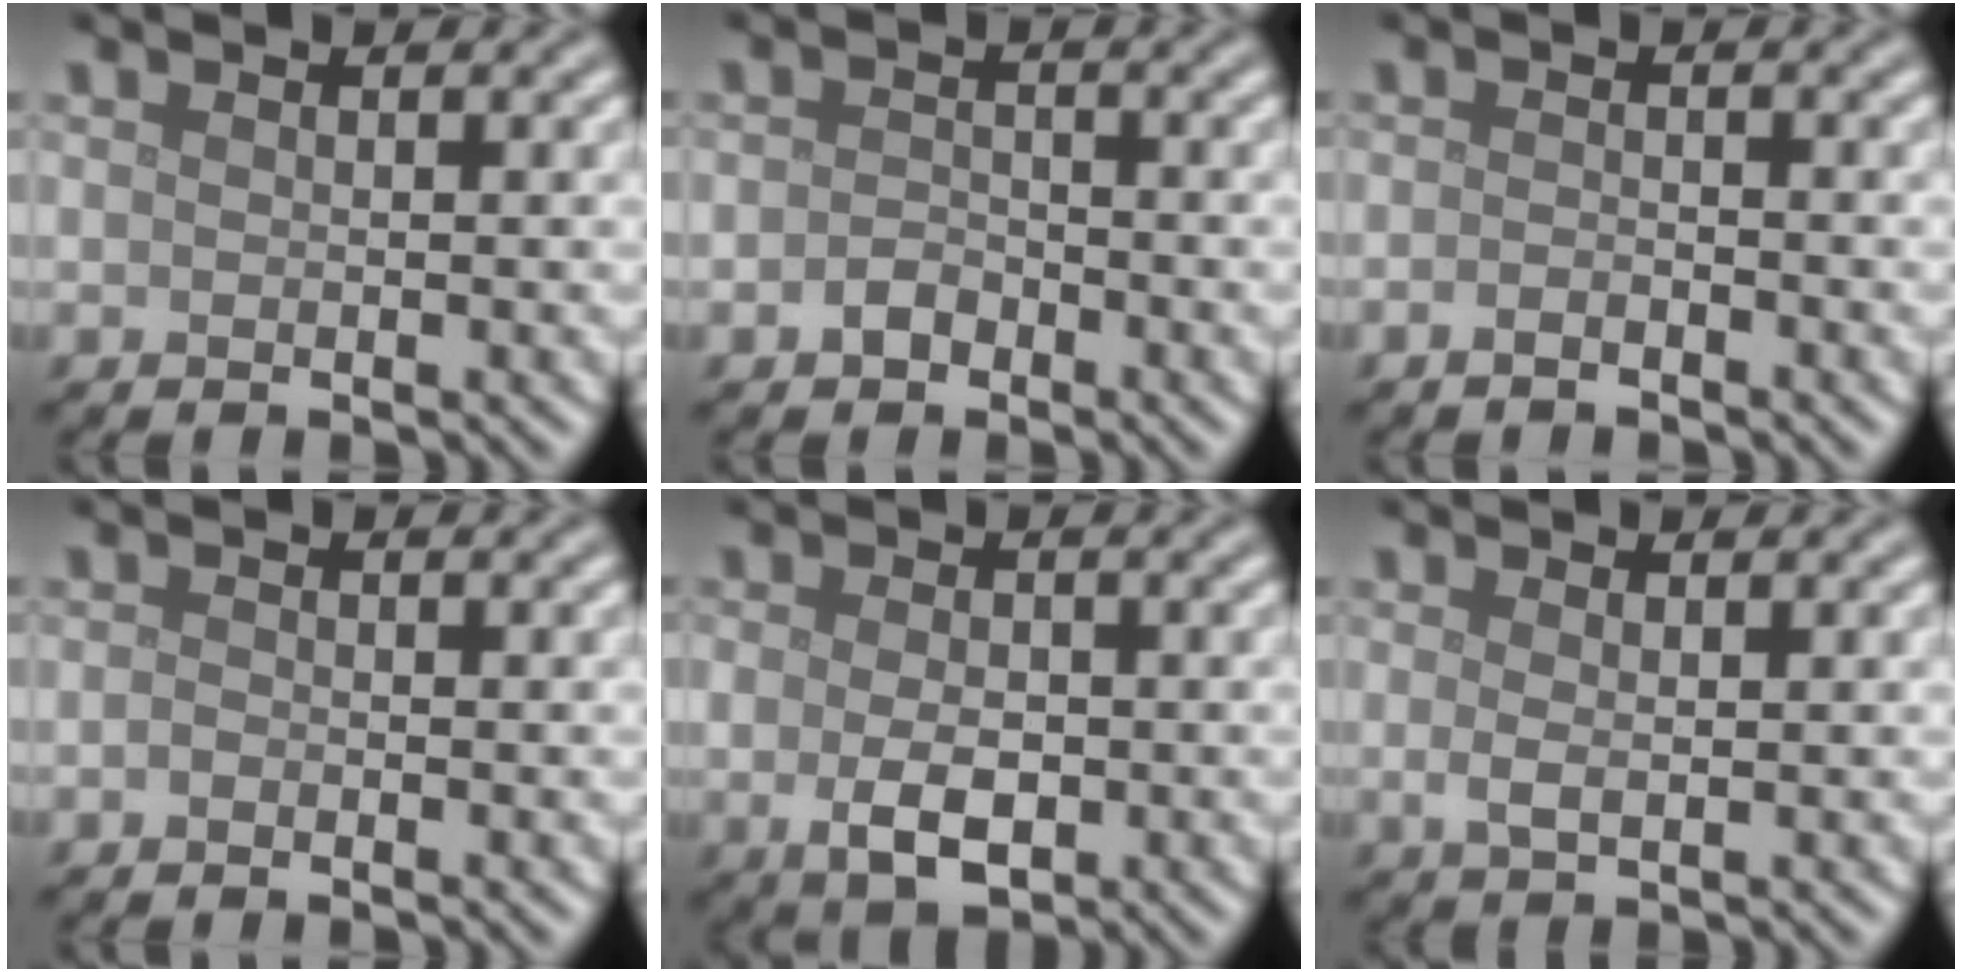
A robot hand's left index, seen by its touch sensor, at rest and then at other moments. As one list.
[{"total": 1.6, "force": [-0.9, 1.1, 0.7], "torque": [-0.010, 0.004, -0.020]}, {"total": 1.0, "force": [-0.8, 0.3, 0.5], "torque": [-0.010, 0.001, -0.016]}, {"total": 0.6, "force": [-0.4, 0.3, 0.3], "torque": [-0.006, -0.001, -0.009]}, {"total": 3.9, "force": [-0.8, 2.4, 3.0], "torque": [-0.059, -0.007, -0.014]}, {"total": 1.3, "force": [0.1, 0.5, 1.2], "torque": [-0.026, -0.002, 0.002]}]